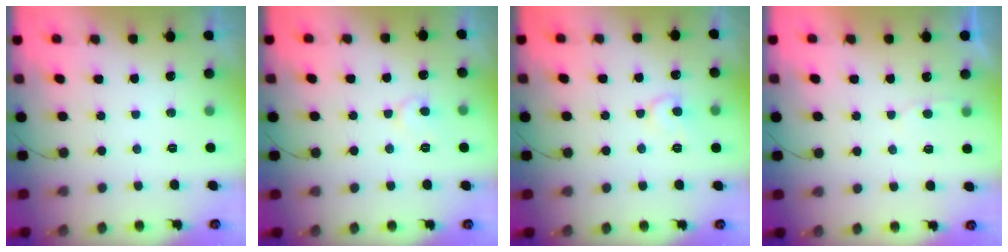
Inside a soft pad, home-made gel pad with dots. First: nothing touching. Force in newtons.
{"total": 6.1, "press": 6.1, "slide": 0.4}
{"total": 7.2, "press": 7.1, "slide": 0.6}
{"total": 2.7, "press": 2.7, "slide": 0.3}